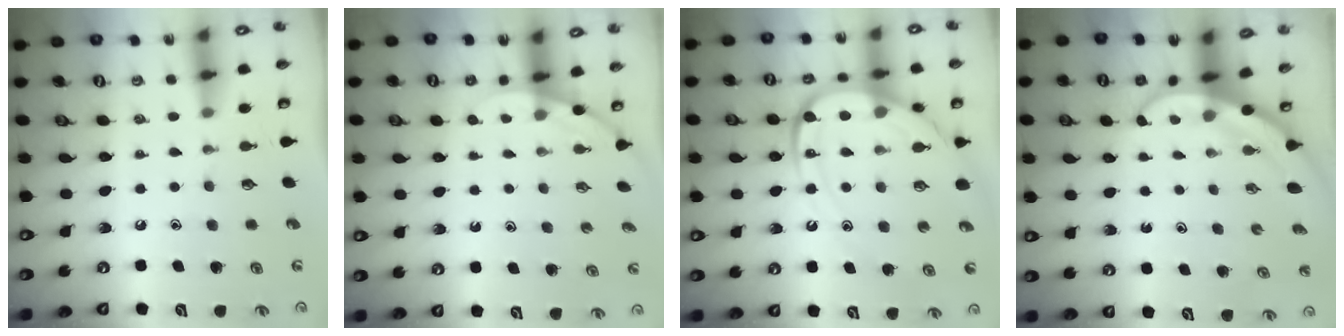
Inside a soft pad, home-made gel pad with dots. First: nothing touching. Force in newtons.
{"total": 2.0, "press": 2.0, "slide": 0.0}
{"total": 15.0, "press": 14.9, "slide": 1.8}
{"total": 3.7, "press": 3.7, "slide": 0.1}